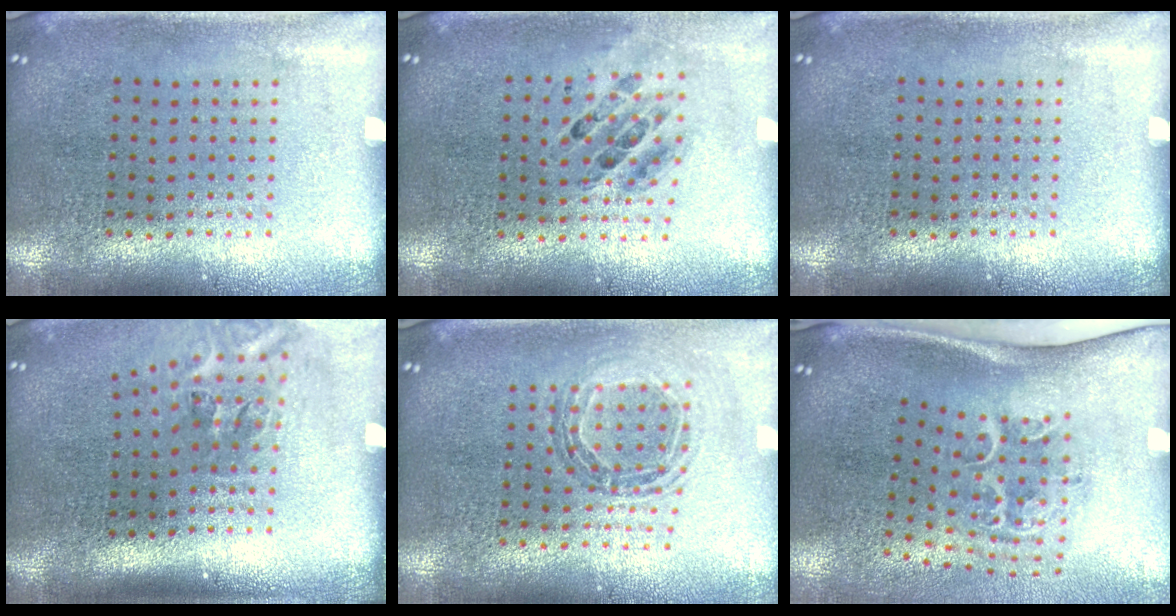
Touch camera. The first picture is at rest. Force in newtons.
{"total": 0.8, "press": 0.7, "slide": 0.2}
{"total": 0.0}
{"total": 2.3, "press": 1.4, "slide": 1.8}
{"total": 0.8, "press": 0.8, "slide": 0.1}
{"total": 2.3, "press": 1.4, "slide": 1.8}